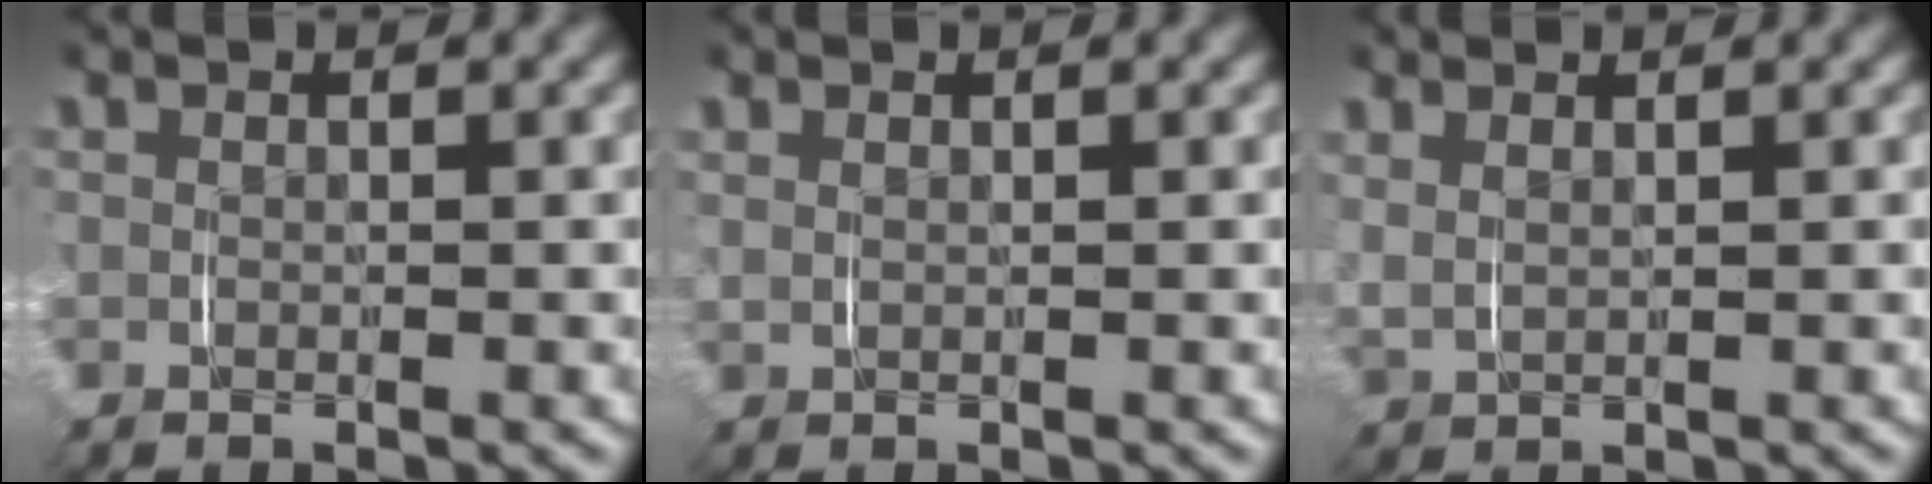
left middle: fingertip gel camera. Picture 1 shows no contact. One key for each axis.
{"total": 1.0, "fx": 0.6, "fy": 0.5, "fz": 0.5, "tx": -0.013, "ty": 0.003, "tz": 0.011}
{"total": 3.0, "fx": 1.3, "fy": 2.1, "fz": 1.7, "tx": -0.048, "ty": 0.004, "tz": 0.021}